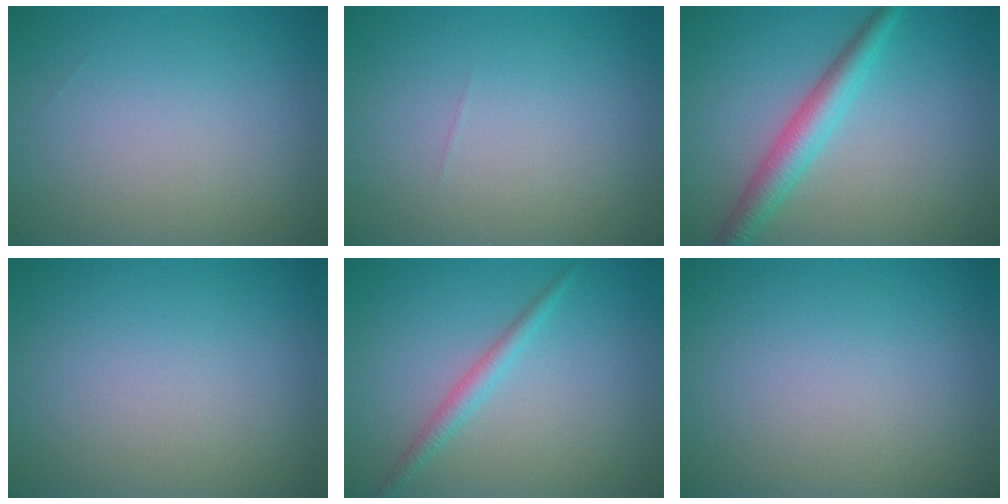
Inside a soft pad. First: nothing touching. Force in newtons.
{"total": 0.0}
{"total": 3.6, "press": 3.6, "slide": 0.1}
{"total": 0.0}
{"total": 1.7, "press": 1.7, "slide": 0.1}
{"total": 0.0}